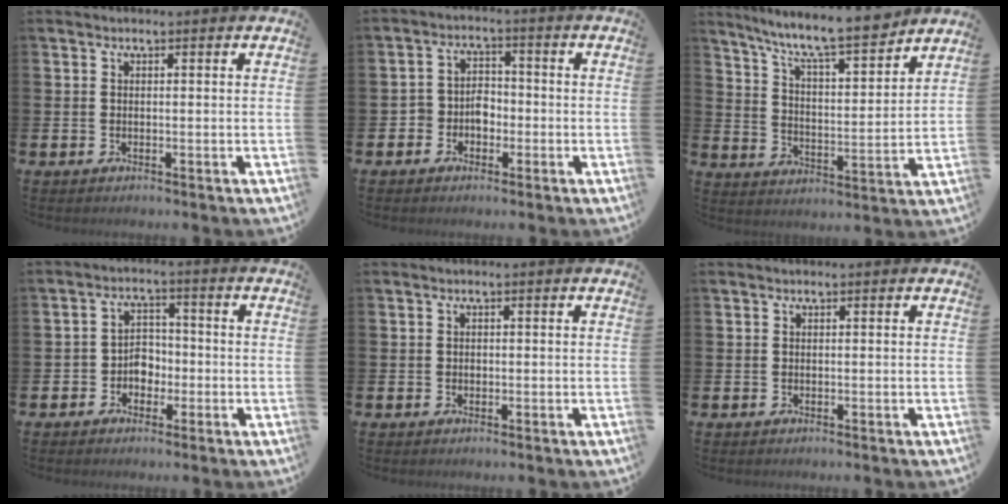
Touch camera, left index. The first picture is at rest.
{"total": 3.5, "force": [-1.8, 2.8, 1.1], "torque": [-0.026, 0.006, -0.041]}
{"total": 9.4, "force": [8.6, 0.9, 3.7], "torque": [-0.094, -0.062, 0.146]}
{"total": 3.4, "force": [-1.5, 2.8, 1.3], "torque": [-0.028, 0.006, -0.036]}
{"total": 0.6, "force": [0.0, 0.5, 0.2], "torque": [-0.002, 0.003, -0.003]}
{"total": 0.0}